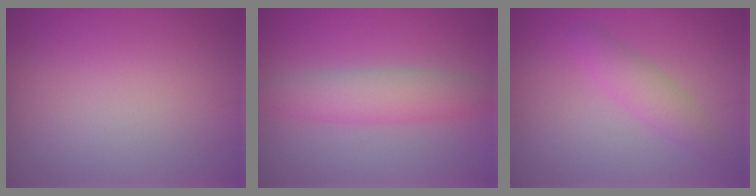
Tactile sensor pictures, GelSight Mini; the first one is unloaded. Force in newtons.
{"total": 3.9, "press": 3.9, "slide": 0.1}
{"total": 2.3, "press": 2.3, "slide": 0.1}